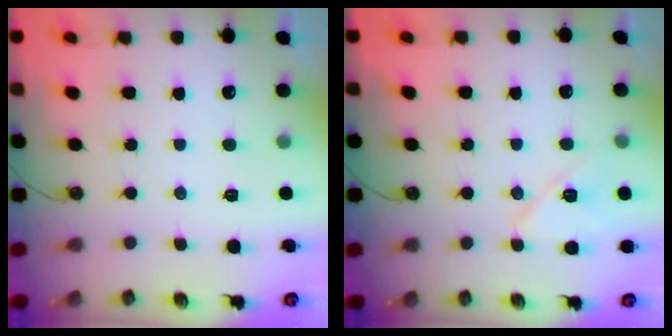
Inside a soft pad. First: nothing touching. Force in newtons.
{"total": 9.0, "press": 8.9, "slide": 1.5}